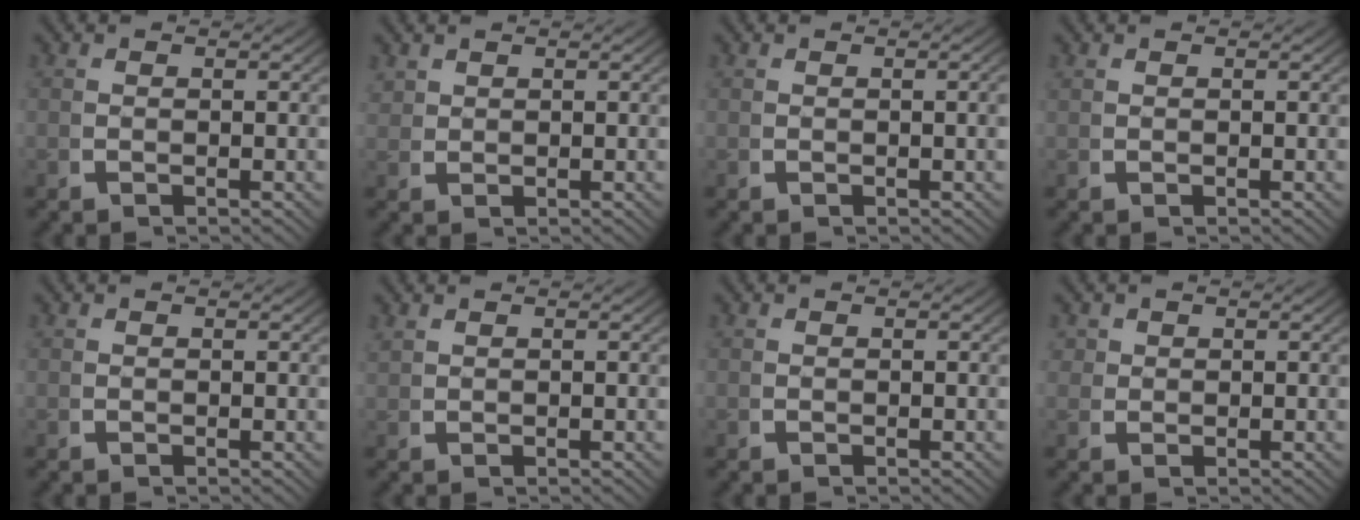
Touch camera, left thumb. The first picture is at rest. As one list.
[{"total": 1.4, "force": [1.4, 0.4, 0.2], "torque": [0.000, 0.005, 0.031]}, {"total": 0.7, "force": [0.0, 0.2, 0.7], "torque": [-0.010, 0.000, 0.001]}, {"total": 0.0}, {"total": 0.0}, {"total": 0.9, "force": [0.9, 0.1, 0.2], "torque": [-0.004, 0.003, 0.022]}, {"total": 0.0}, {"total": 1.6, "force": [0.9, 1.2, 0.5], "torque": [-0.010, -0.008, 0.022]}]